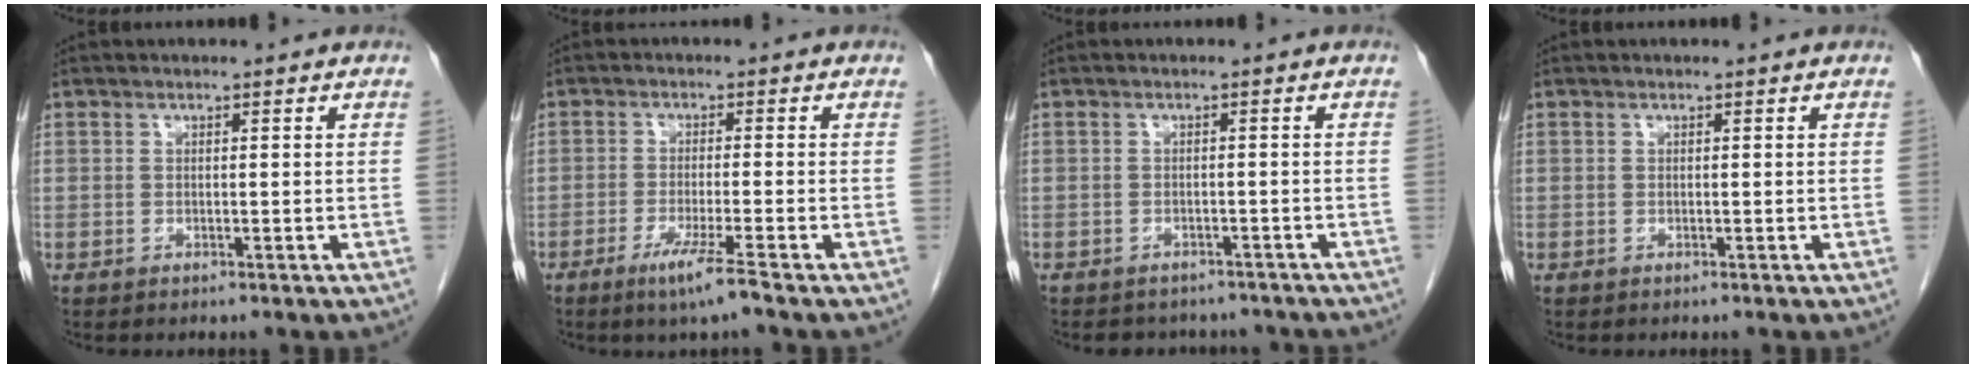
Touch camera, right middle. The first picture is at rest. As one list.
[{"total": 5.0, "force": [-3.2, -0.8, 3.8], "torque": [-0.072, -0.015, -0.062]}, {"total": 7.2, "force": [-6.4, 3.1, 1.2], "torque": [-0.010, 0.009, -0.067]}, {"total": 0.0}]